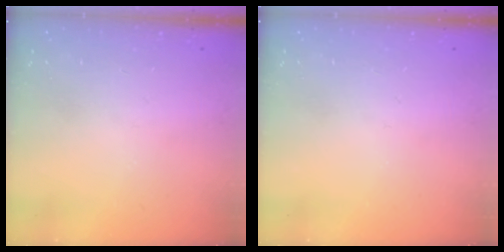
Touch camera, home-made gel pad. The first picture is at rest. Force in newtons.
{"total": 0.0}